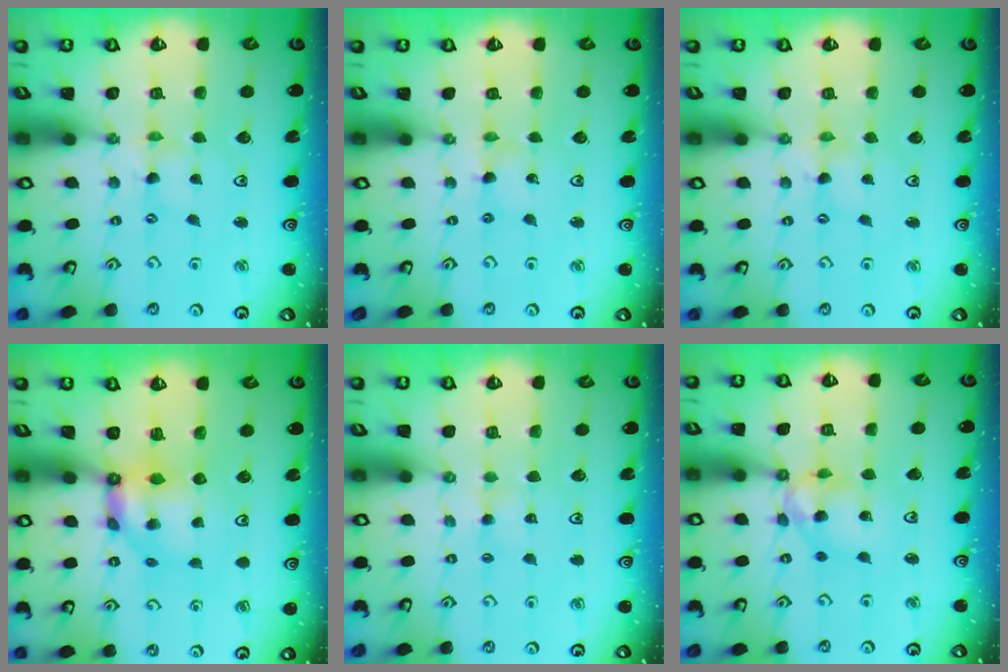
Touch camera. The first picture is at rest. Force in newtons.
{"total": 0.6, "press": 0.6, "slide": 0.1}
{"total": 1.4, "press": 1.4, "slide": 0.2}
{"total": 6.3, "press": 6.3, "slide": 0.3}
{"total": 1.7, "press": 1.7, "slide": 0.4}
{"total": 11.0, "press": 10.9, "slide": 1.1}